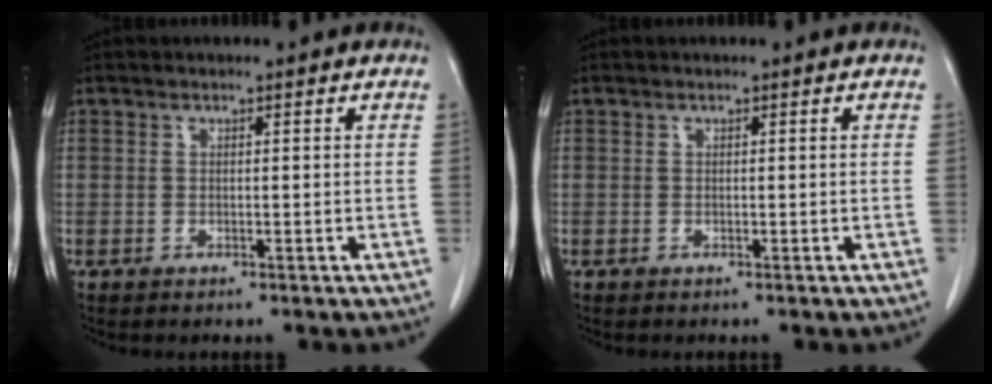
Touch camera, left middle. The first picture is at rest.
{"total": 0.0}